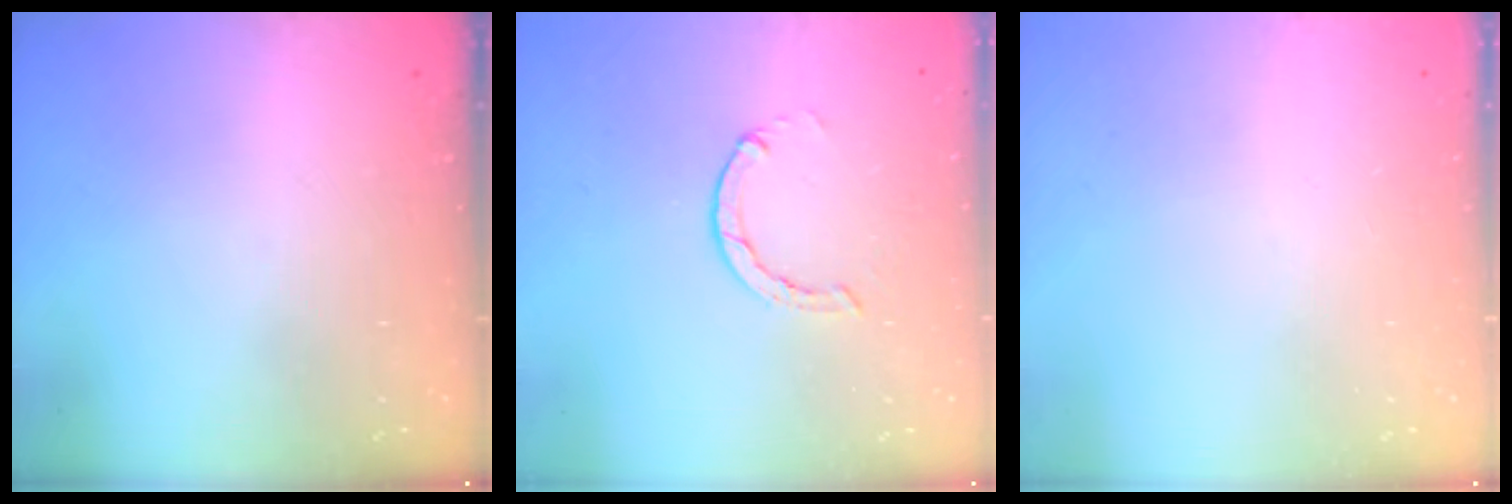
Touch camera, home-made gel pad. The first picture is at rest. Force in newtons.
{"total": 1.3, "press": 1.3, "slide": 0.3}
{"total": 0.0}